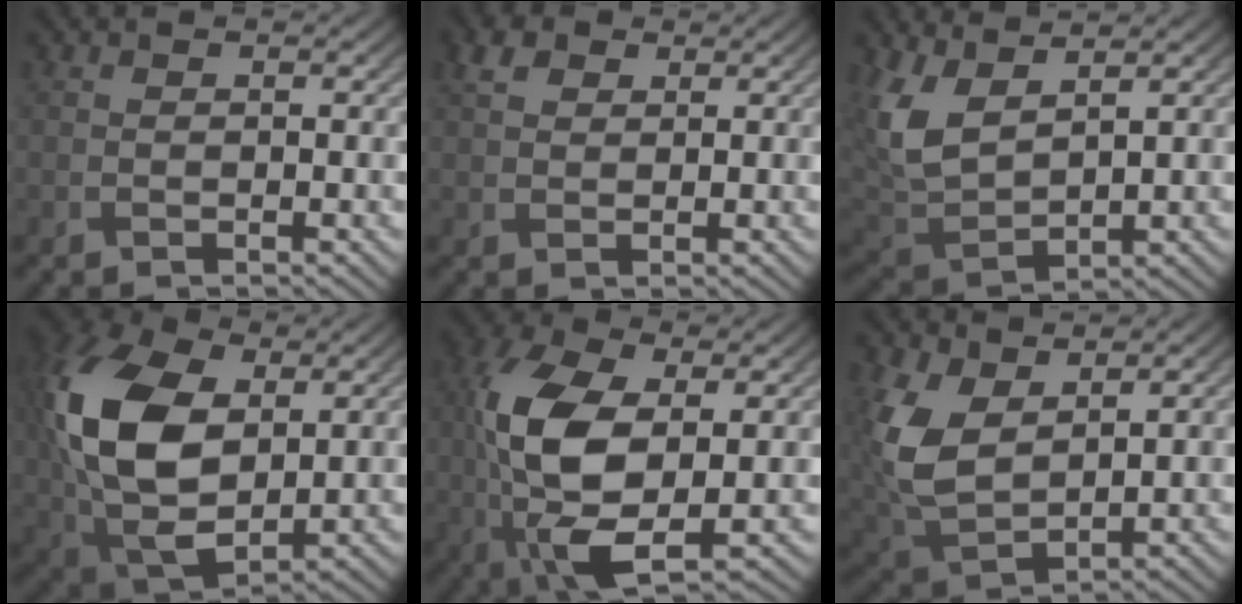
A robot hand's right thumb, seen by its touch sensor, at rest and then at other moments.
{"total": 2.8, "force": [1.4, 1.9, 1.4], "torque": [-0.034, 0.007, 0.024]}
{"total": 8.5, "force": [4.2, 4.1, 6.1], "torque": [-0.167, 0.003, 0.085]}
{"total": 16.8, "force": [2.6, 10.4, 13.0], "torque": [-0.320, 0.016, 0.047]}
{"total": 14.4, "force": [-0.4, 7.2, 12.4], "torque": [-0.282, 0.006, -0.013]}
{"total": 10.1, "force": [3.3, 6.2, 7.3], "torque": [-0.213, -0.005, 0.074]}